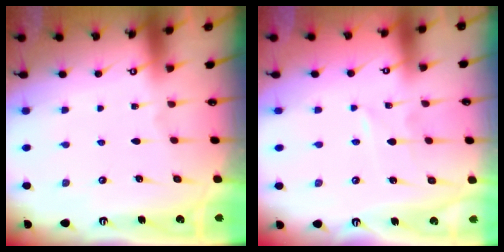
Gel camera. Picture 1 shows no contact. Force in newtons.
{"total": 0.8, "press": 0.8, "slide": 0.1}